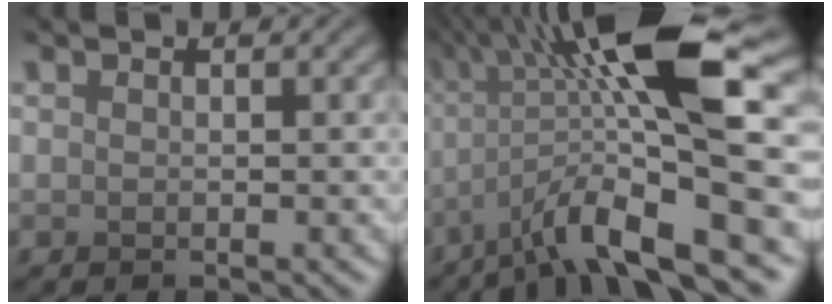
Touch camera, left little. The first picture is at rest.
{"total": 12.2, "force": [-2.7, 2.8, 11.5], "torque": [-0.195, 0.008, -0.041]}